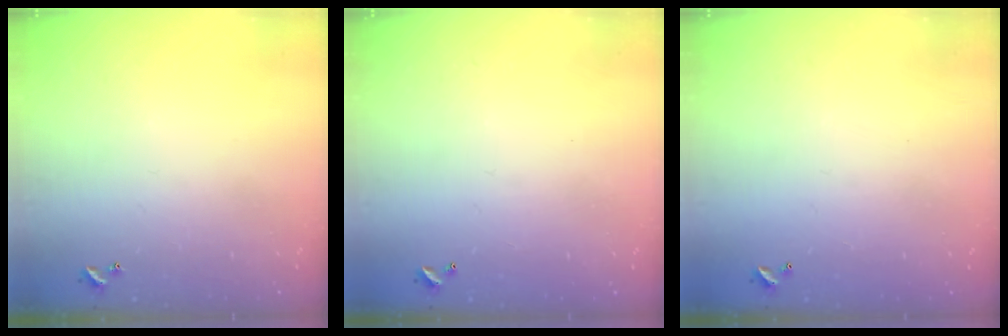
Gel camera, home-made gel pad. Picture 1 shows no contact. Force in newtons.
{"total": 2.7, "press": 2.7, "slide": 0.1}
{"total": 2.8, "press": 2.8, "slide": 0.1}